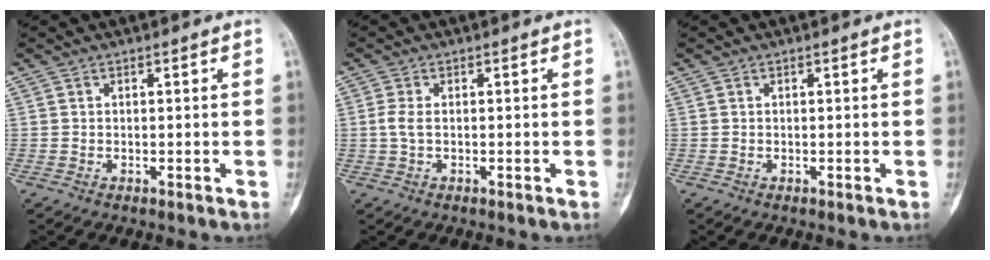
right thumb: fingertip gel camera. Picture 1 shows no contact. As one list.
[{"total": 2.2, "force": [-0.2, 1.2, 1.9], "torque": [-0.047, 0.002, -0.007]}, {"total": 0.0}]